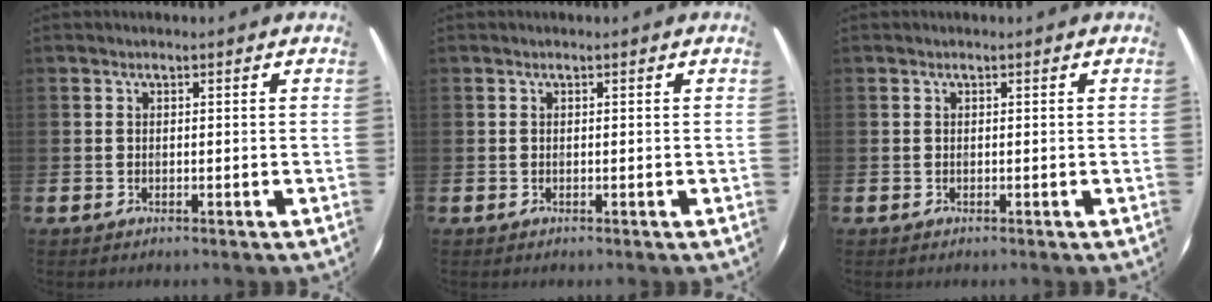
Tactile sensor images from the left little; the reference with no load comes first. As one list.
[{"total": 0.0}, {"total": 0.0}]